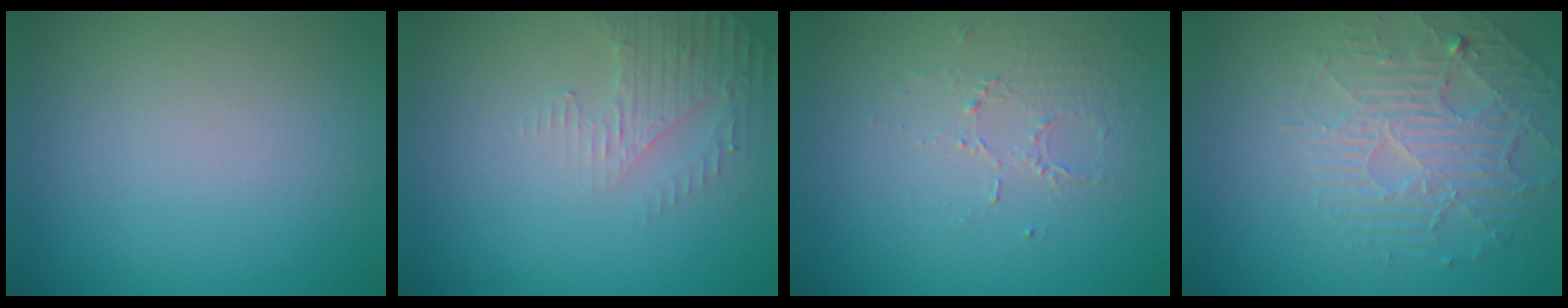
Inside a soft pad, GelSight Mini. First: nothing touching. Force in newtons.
{"total": 2.6, "press": 2.5, "slide": 0.7}
{"total": 1.4, "press": 0.8, "slide": 1.2}
{"total": 4.6, "press": 3.5, "slide": 3.1}